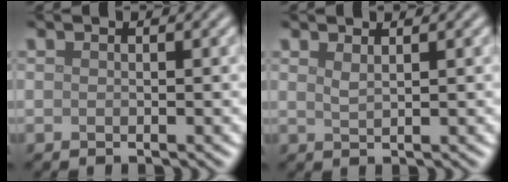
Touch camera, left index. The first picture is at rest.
{"total": 1.2, "force": [0.8, 0.4, 0.8], "torque": [-0.011, 0.001, 0.014]}